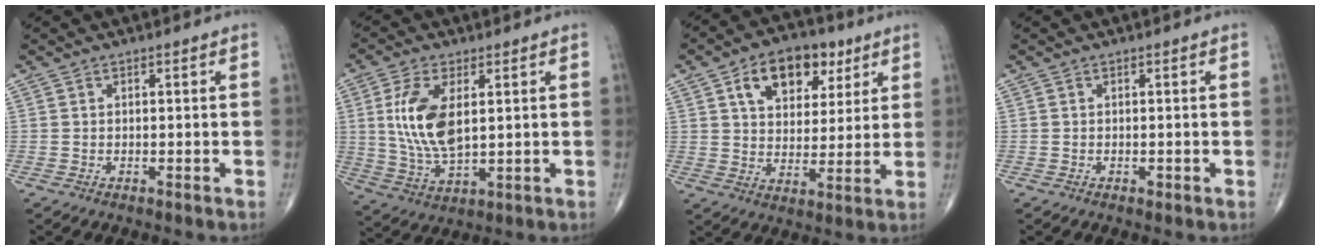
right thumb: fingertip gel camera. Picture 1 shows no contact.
{"total": 11.8, "force": [2.3, 5.6, 10.2], "torque": [-0.209, -0.013, 0.053]}
{"total": 13.8, "force": [6.3, 8.8, 8.5], "torque": [-0.098, -0.012, 0.103]}
{"total": 0.5, "force": [-0.2, 0.3, 0.4], "torque": [-0.003, 0.000, -0.004]}